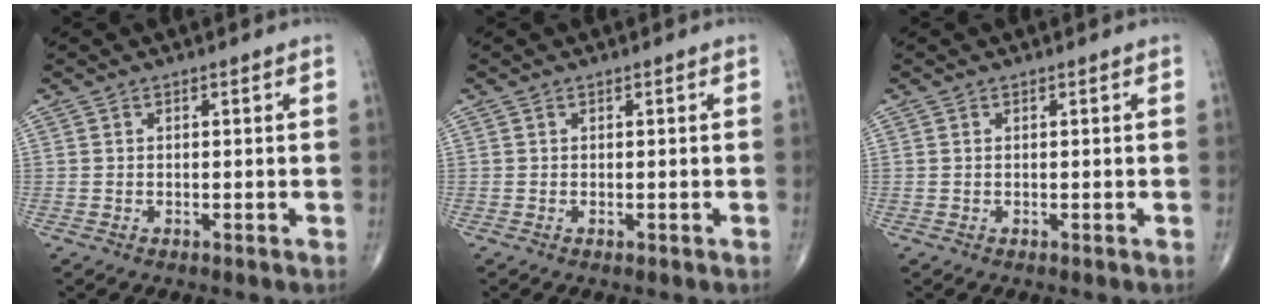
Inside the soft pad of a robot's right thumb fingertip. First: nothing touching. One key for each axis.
{"total": 0.0}
{"total": 0.0}